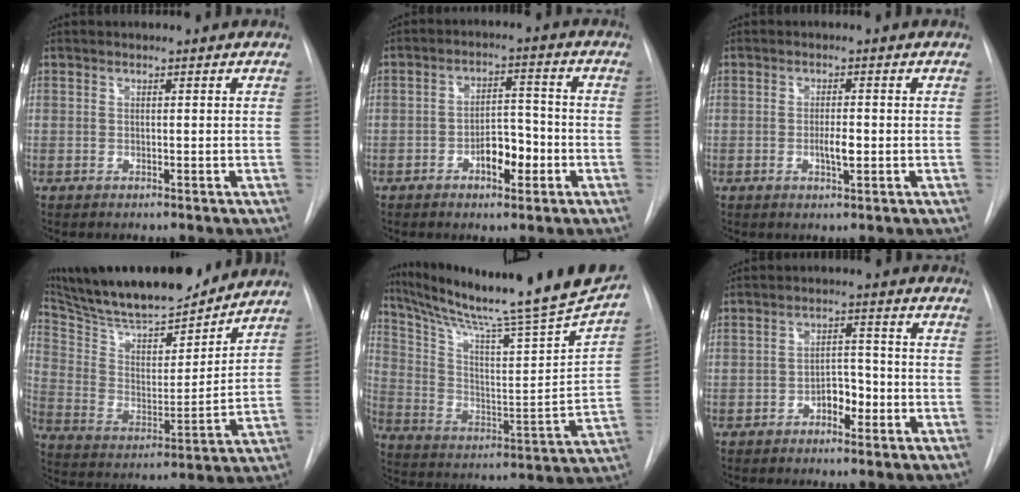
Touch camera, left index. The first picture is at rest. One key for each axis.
{"total": 5.9, "fx": -2.6, "fy": 2.6, "fz": 4.5, "tx": -0.067, "ty": 0.009, "tz": -0.040}
{"total": 2.5, "fx": -0.7, "fy": 0.6, "fz": 2.3, "tx": -0.042, "ty": -0.004, "tz": -0.013}
{"total": 21.0, "fx": 18.7, "fy": 3.4, "fz": 8.8, "tx": -0.160, "ty": 0.000, "tz": 0.303}
{"total": 24.6, "fx": 21.6, "fy": -1.5, "fz": 11.7, "tx": -0.195, "ty": -0.081, "tz": 0.316}
{"total": 3.9, "fx": -2.2, "fy": 2.1, "fz": 2.5, "tx": -0.031, "ty": 0.007, "tz": -0.038}